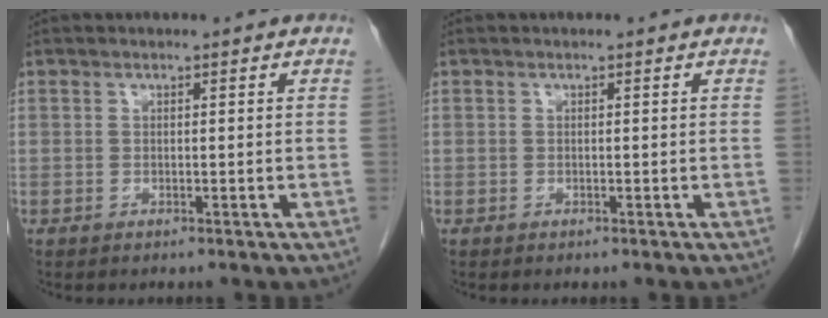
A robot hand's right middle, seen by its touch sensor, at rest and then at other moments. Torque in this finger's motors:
{"motor_torque": [-0.07, 0.07, -0.01, 0.00]}